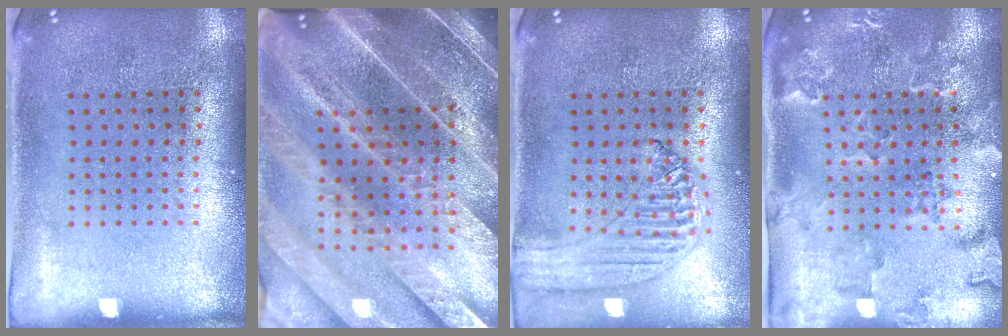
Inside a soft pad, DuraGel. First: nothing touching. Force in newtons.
{"total": 5.5, "press": 4.6, "slide": 2.9}
{"total": 1.3, "press": 1.2, "slide": 0.2}
{"total": 2.4, "press": 2.2, "slide": 0.8}